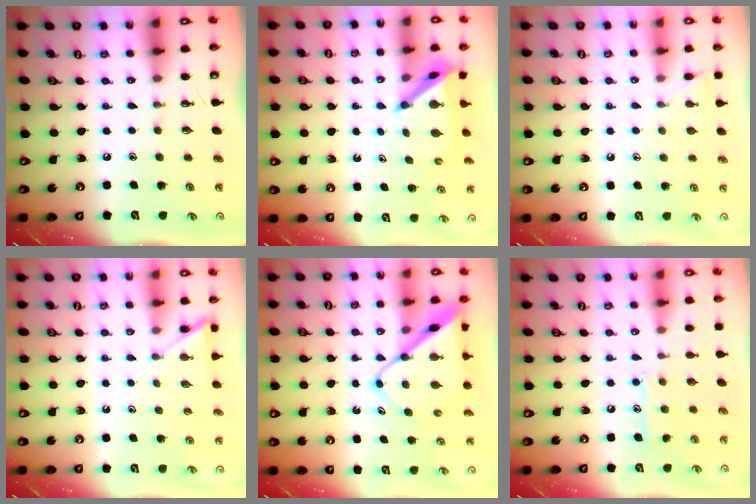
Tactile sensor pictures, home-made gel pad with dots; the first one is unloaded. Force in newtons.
{"total": 6.6, "press": 6.5, "slide": 0.6}
{"total": 5.6, "press": 5.6, "slide": 0.6}
{"total": 4.6, "press": 4.5, "slide": 0.6}
{"total": 9.8, "press": 9.8, "slide": 0.6}
{"total": 8.5, "press": 8.5, "slide": 0.5}